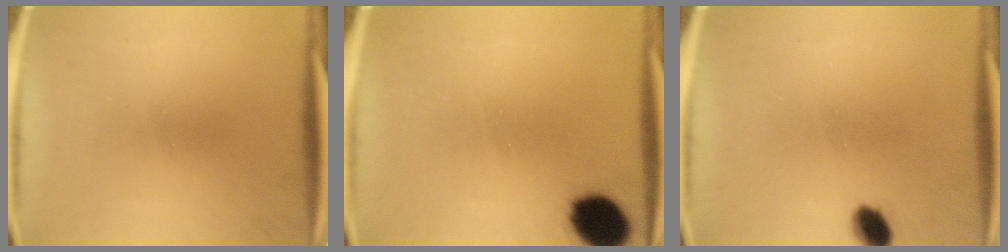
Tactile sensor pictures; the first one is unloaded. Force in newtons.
{"total": 10.6}
{"total": 4.2}